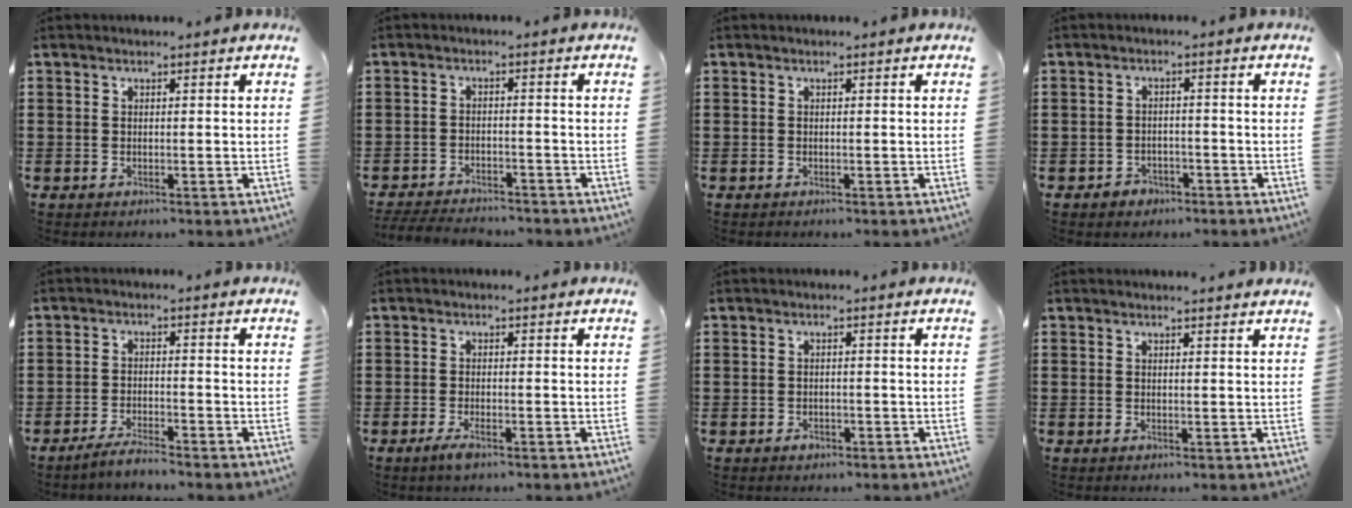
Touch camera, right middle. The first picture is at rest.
{"total": 3.8, "force": [-3.7, 0.5, 0.4], "torque": [-0.016, -0.003, -0.079]}
{"total": 0.0}
{"total": 1.9, "force": [-1.7, 0.9, 0.2], "torque": [-0.011, 0.000, -0.037]}
{"total": 3.0, "force": [-2.8, -0.1, 1.1], "torque": [-0.019, 0.002, -0.053]}
{"total": 2.1, "force": [-1.2, 0.5, 1.7], "torque": [-0.035, -0.004, -0.024]}
{"total": 1.1, "force": [-0.8, 0.6, 0.4], "torque": [-0.012, -0.003, -0.016]}
{"total": 0.8, "force": [0.7, 0.0, 0.2], "torque": [0.003, -0.003, 0.012]}